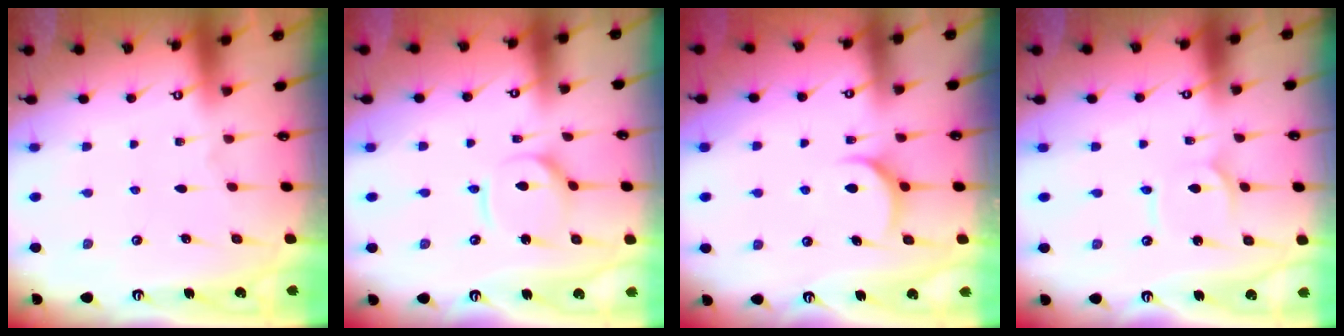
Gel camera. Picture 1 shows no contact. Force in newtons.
{"total": 6.6, "press": 6.6, "slide": 0.6}
{"total": 7.5, "press": 7.4, "slide": 1.0}
{"total": 2.5, "press": 2.5, "slide": 0.1}